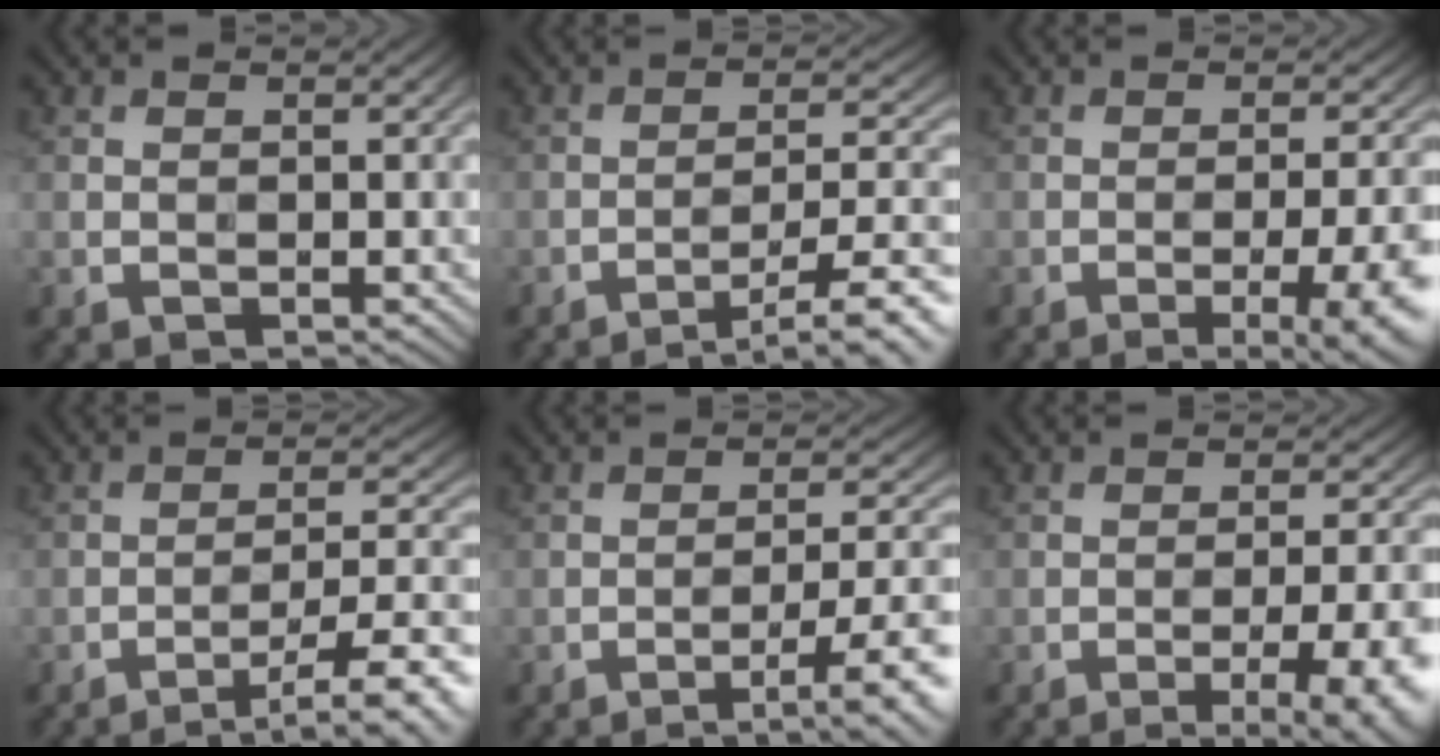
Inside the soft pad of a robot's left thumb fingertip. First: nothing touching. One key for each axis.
{"total": 9.7, "fx": -6.2, "fy": 2.3, "fz": 7.1, "tx": -0.114, "ty": 0.010, "tz": -0.085}
{"total": 10.8, "fx": -4.3, "fy": 3.4, "fz": 9.3, "tx": -0.093, "ty": 0.010, "tz": -0.054}
{"total": 10.6, "fx": -6.4, "fy": 2.8, "fz": 8.0, "tx": -0.123, "ty": 0.011, "tz": -0.084}
{"total": 7.5, "fx": -3.6, "fy": 1.7, "fz": 6.3, "tx": -0.099, "ty": 0.001, "tz": -0.048}
{"total": 11.4, "fx": -5.4, "fy": 3.2, "fz": 9.4, "tx": -0.102, "ty": 0.015, "tz": -0.070}